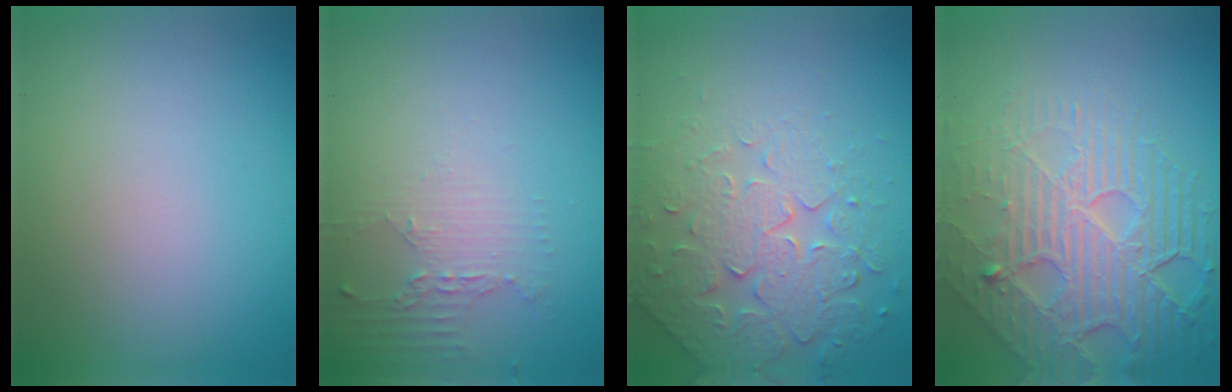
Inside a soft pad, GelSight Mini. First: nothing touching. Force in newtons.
{"total": 2.1, "press": 1.5, "slide": 1.4}
{"total": 4.8, "press": 4.7, "slide": 1.1}
{"total": 8.7, "press": 5.9, "slide": 6.4}